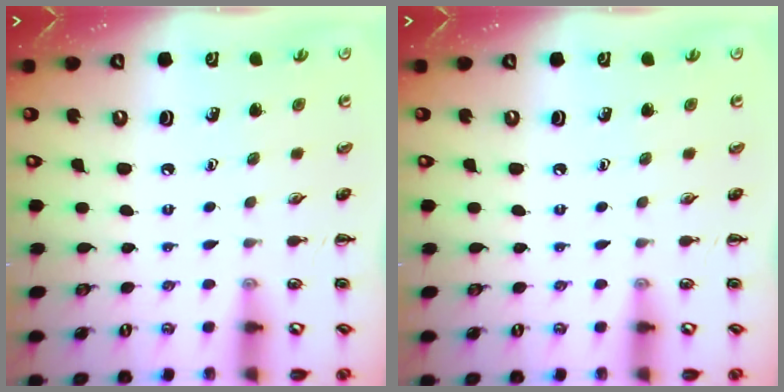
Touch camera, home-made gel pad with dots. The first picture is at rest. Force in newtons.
{"total": 0.0}